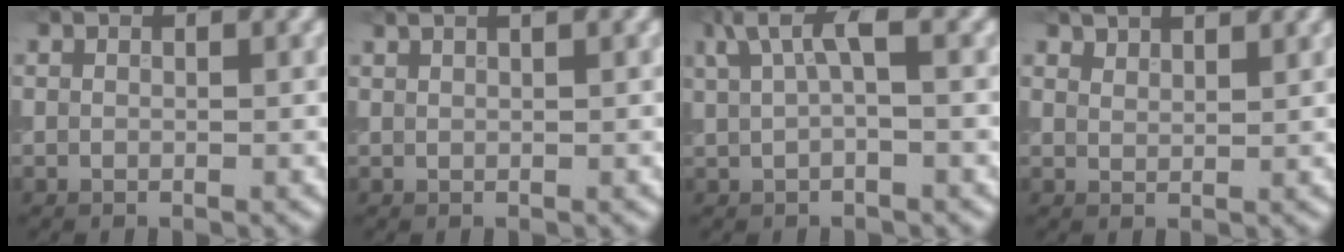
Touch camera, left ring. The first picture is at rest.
{"total": 1.4, "force": [0.9, 0.4, 0.9], "torque": [-0.006, 0.001, 0.003]}
{"total": 3.3, "force": [1.2, 0.8, 2.9], "torque": [-0.052, 0.006, 0.022]}
{"total": 2.8, "force": [2.6, 0.7, 0.9], "torque": [-0.011, -0.003, 0.041]}